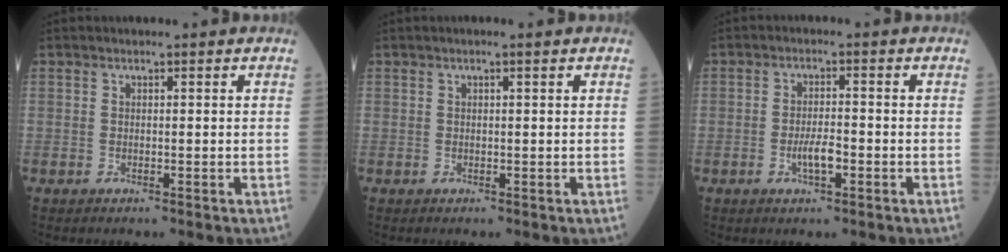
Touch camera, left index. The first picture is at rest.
{"total": 0.7, "force": [0.4, 0.0, 0.5], "torque": [-0.011, 0.002, 0.006]}
{"total": 3.3, "force": [-1.2, 0.9, 3.0], "torque": [-0.060, 0.001, -0.023]}